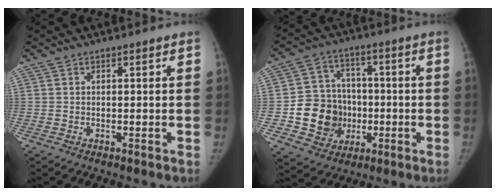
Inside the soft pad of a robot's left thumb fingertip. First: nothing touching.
{"total": 13.3, "force": [-2.6, 11.9, 5.4], "torque": [-0.042, 0.024, -0.037]}